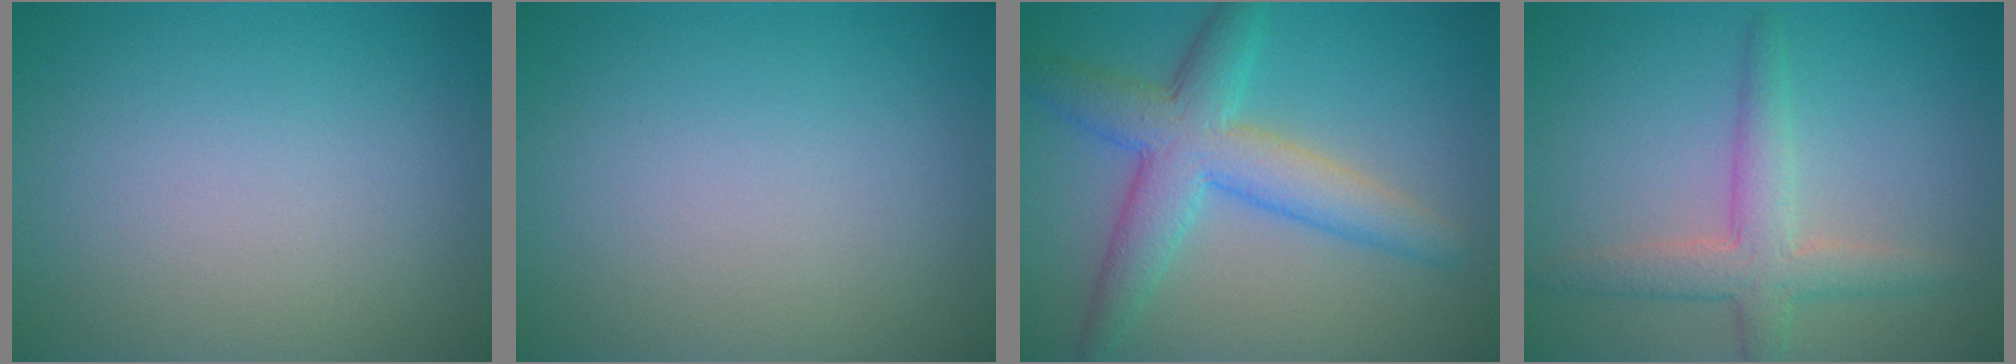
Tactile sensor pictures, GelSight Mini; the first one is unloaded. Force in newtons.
{"total": 0.0}
{"total": 6.3, "press": 6.3, "slide": 0.2}
{"total": 3.8, "press": 3.8, "slide": 0.2}